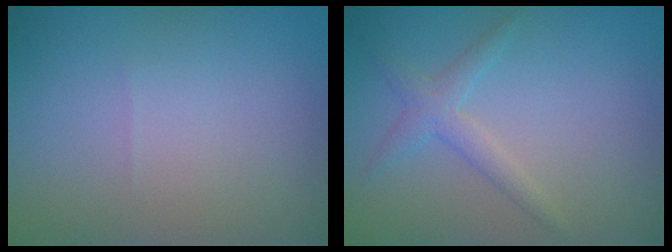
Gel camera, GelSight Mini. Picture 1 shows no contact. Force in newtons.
{"total": 2.0, "press": 2.0, "slide": 0.0}